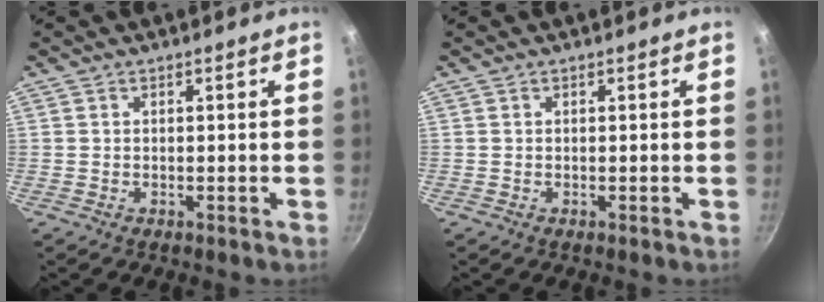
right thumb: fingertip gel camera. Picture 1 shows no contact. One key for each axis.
{"total": 0.0}